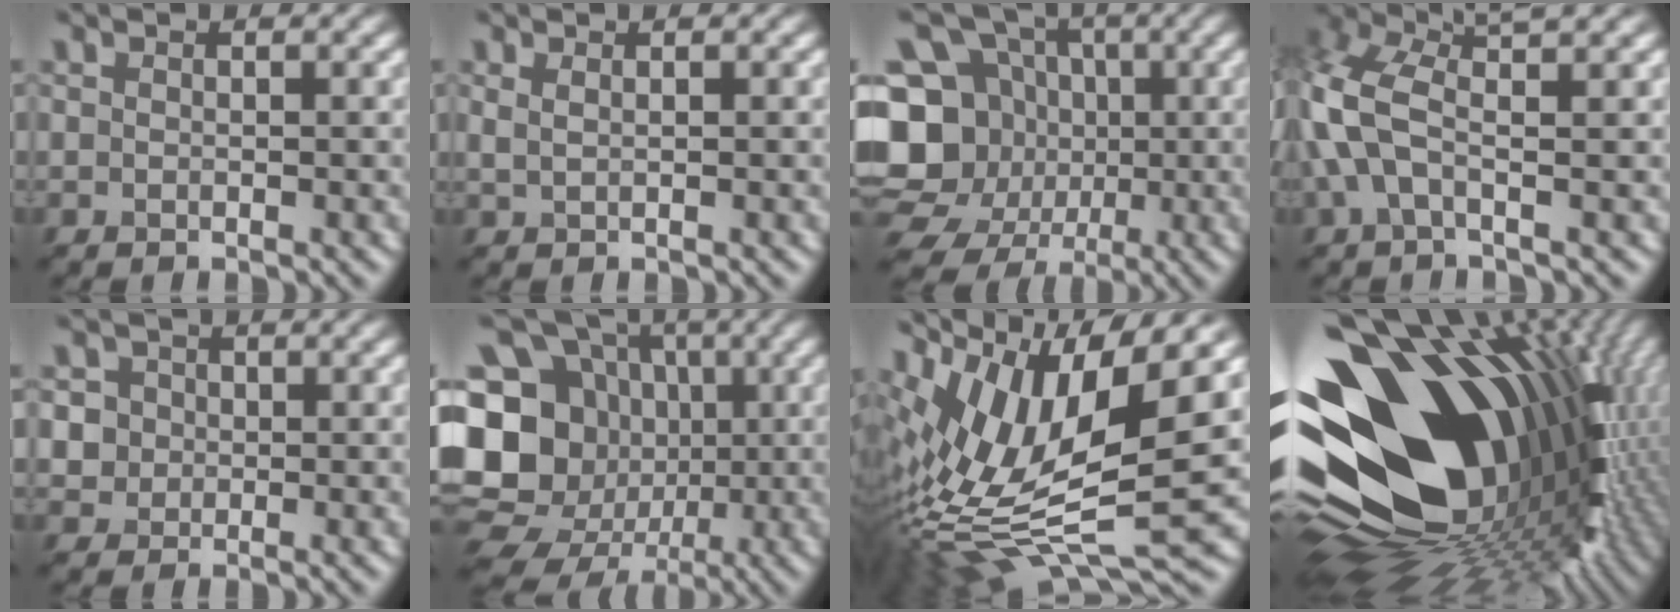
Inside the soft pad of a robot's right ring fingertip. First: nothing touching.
{"total": 1.3, "force": [0.6, 0.6, 1.0], "torque": [-0.014, 0.000, 0.009]}
{"total": 13.2, "force": [-1.3, 11.9, 5.6], "torque": [-0.141, 0.014, -0.046]}
{"total": 6.5, "force": [1.1, 2.3, 5.9], "torque": [-0.146, 0.012, 0.010]}
{"total": 3.5, "force": [0.9, 3.2, 1.2], "torque": [-0.013, 0.012, 0.011]}
{"total": 20.0, "force": [-1.3, 18.1, 8.6], "torque": [-0.210, 0.018, -0.051]}
{"total": 13.9, "force": [2.2, 5.2, 12.8], "torque": [-0.259, 0.007, 0.047]}
{"total": 20.3, "force": [0.1, 13.5, 15.1], "torque": [-0.281, -0.031, 0.017]}